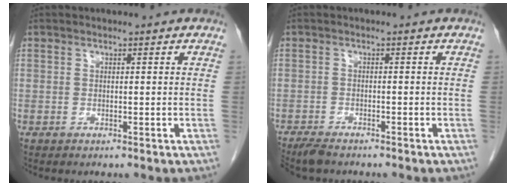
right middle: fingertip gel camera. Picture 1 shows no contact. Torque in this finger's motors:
{"motor_torque": [0.65, -0.58, 0.09, 0.04]}